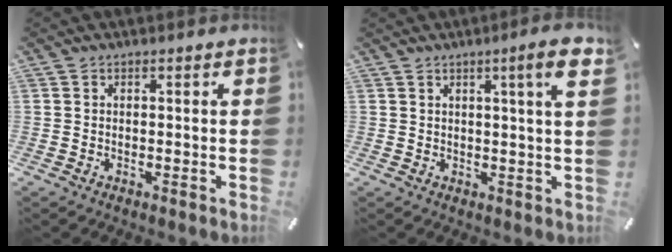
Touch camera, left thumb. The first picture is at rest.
{"total": 7.7, "force": [3.2, 0.4, 7.0], "torque": [-0.105, -0.010, 0.044]}